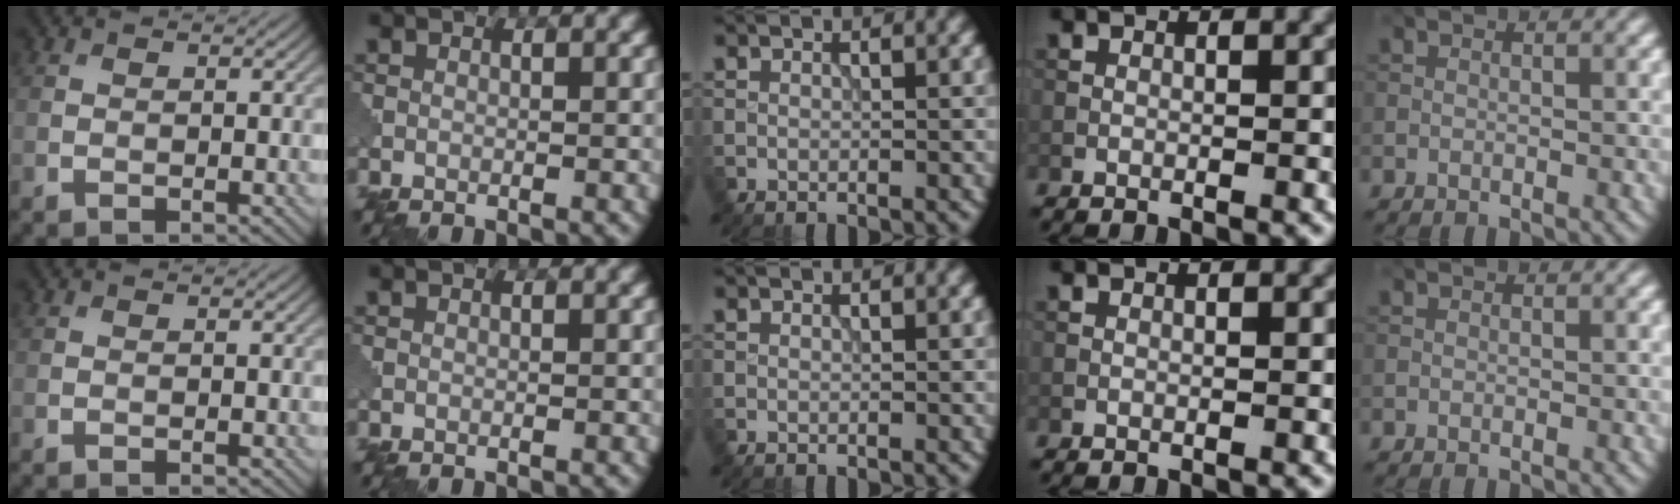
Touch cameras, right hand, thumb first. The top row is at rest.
{}